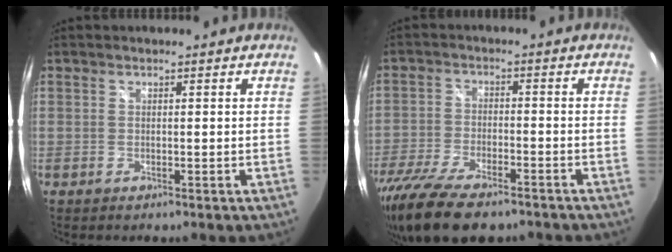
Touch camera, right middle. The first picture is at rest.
{"total": 17.3, "force": [-12.9, 5.9, 9.9], "torque": [-0.218, -0.049, -0.220]}